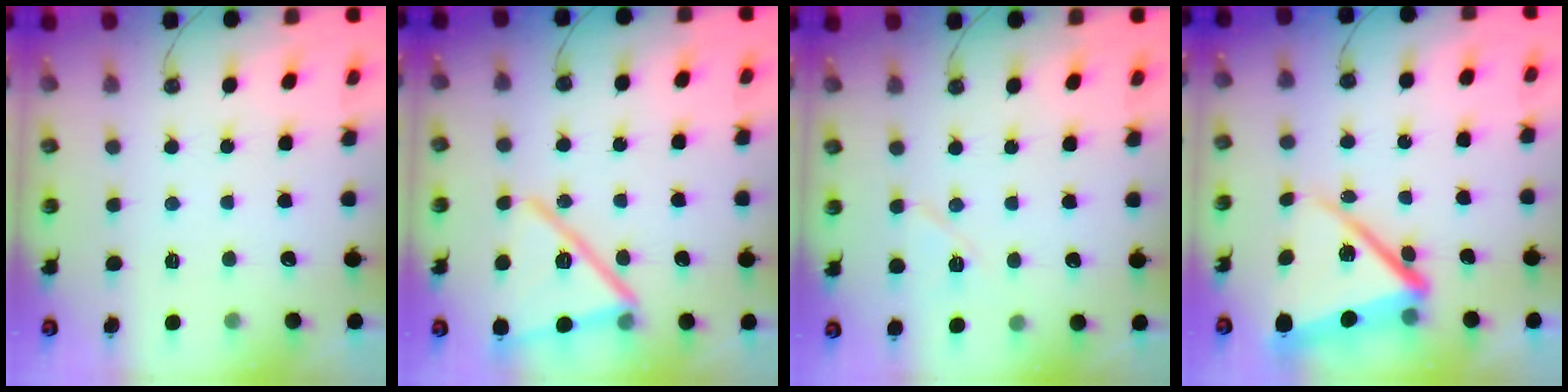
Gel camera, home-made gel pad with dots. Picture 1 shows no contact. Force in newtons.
{"total": 17.8, "press": 16.4, "slide": 7.0}
{"total": 7.1, "press": 7.0, "slide": 1.1}
{"total": 16.3, "press": 16.2, "slide": 1.4}